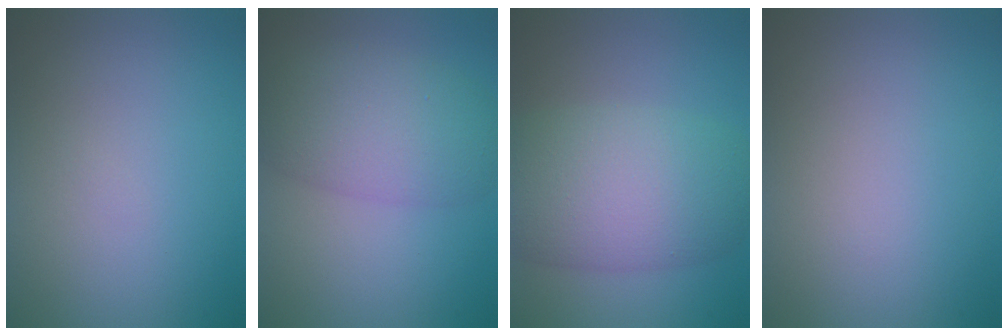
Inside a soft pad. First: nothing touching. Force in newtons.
{"total": 6.5, "press": 6.5, "slide": 0.2}
{"total": 8.6, "press": 8.6, "slide": 0.3}
{"total": 0.0}